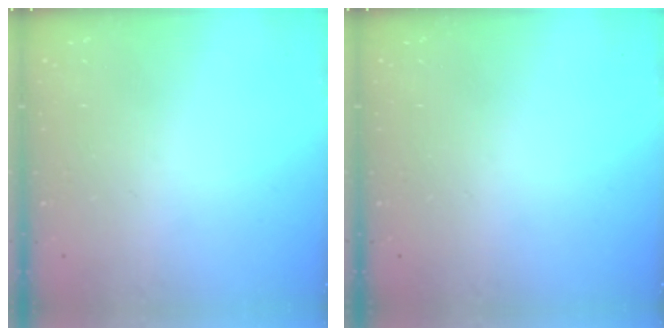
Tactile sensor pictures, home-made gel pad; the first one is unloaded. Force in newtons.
{"total": 0.0}